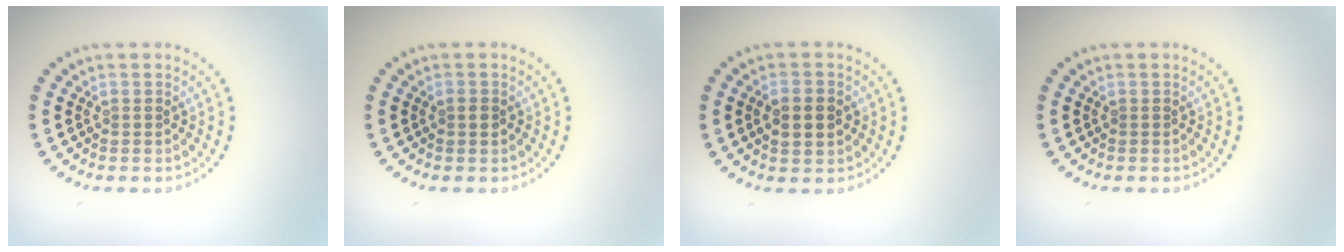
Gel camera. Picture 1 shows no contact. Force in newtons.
{"total": 0.9, "press": 0.9, "slide": 0.1}
{"total": 2.8, "press": 2.8, "slide": 0.1}
{"total": 0.0}